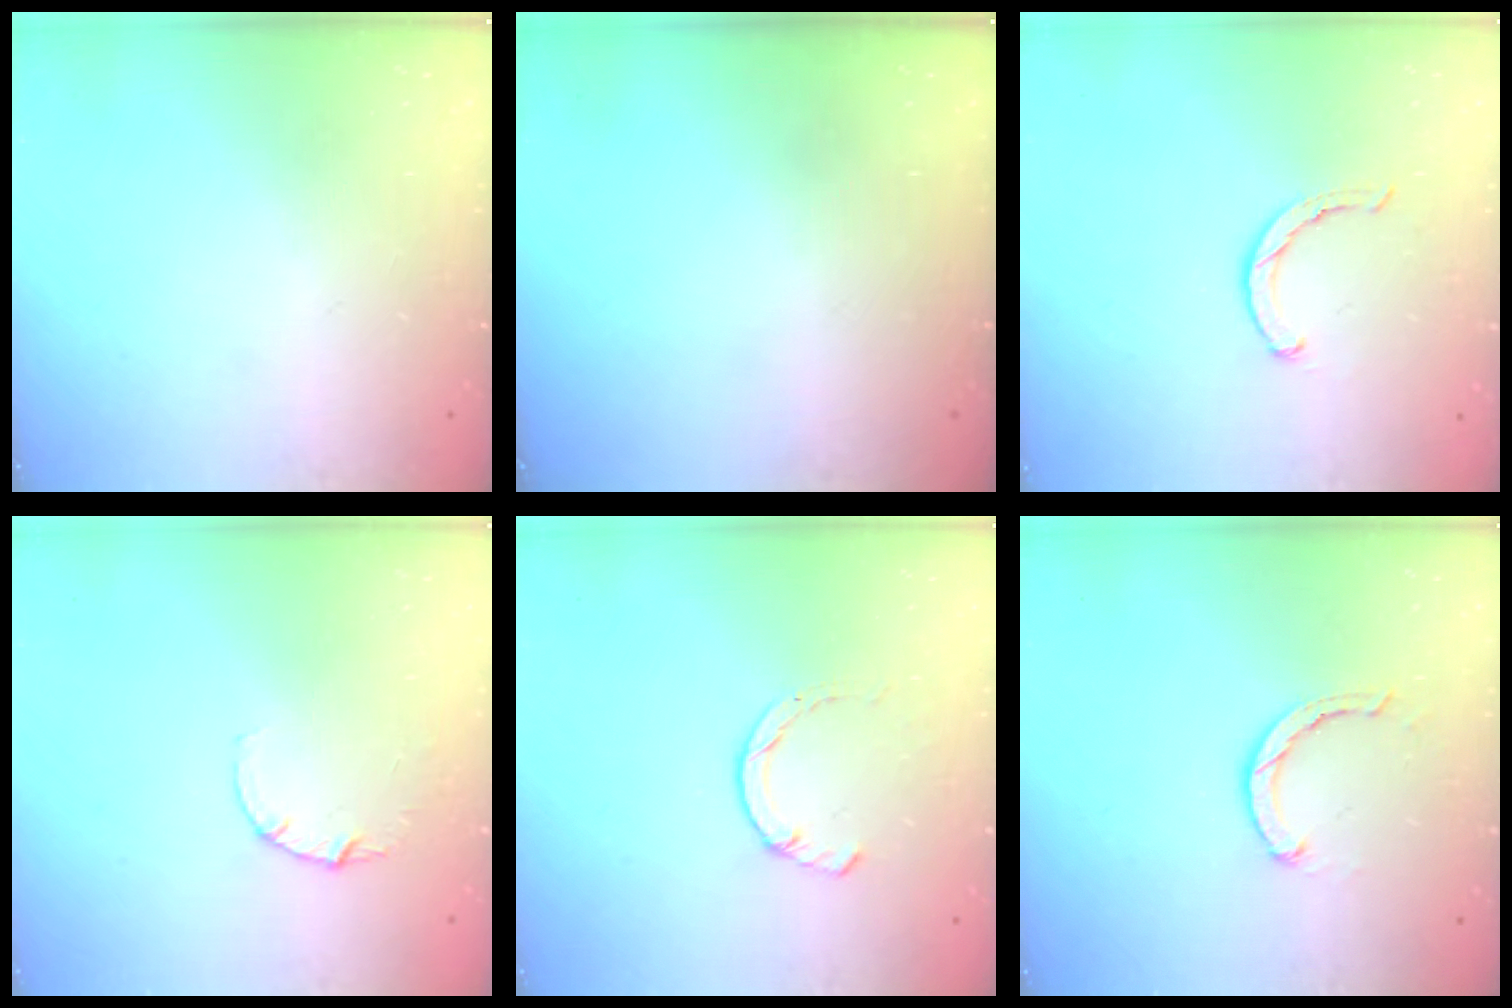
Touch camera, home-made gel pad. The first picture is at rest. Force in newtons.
{"total": 0.0}
{"total": 2.3, "press": 2.2, "slide": 0.5}
{"total": 2.8, "press": 2.8, "slide": 0.3}
{"total": 2.3, "press": 2.3, "slide": 0.5}
{"total": 2.3, "press": 2.3, "slide": 0.3}